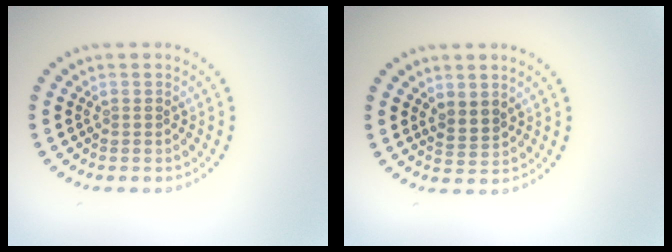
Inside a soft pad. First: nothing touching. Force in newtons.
{"total": 1.6, "press": 1.4, "slide": 0.9}